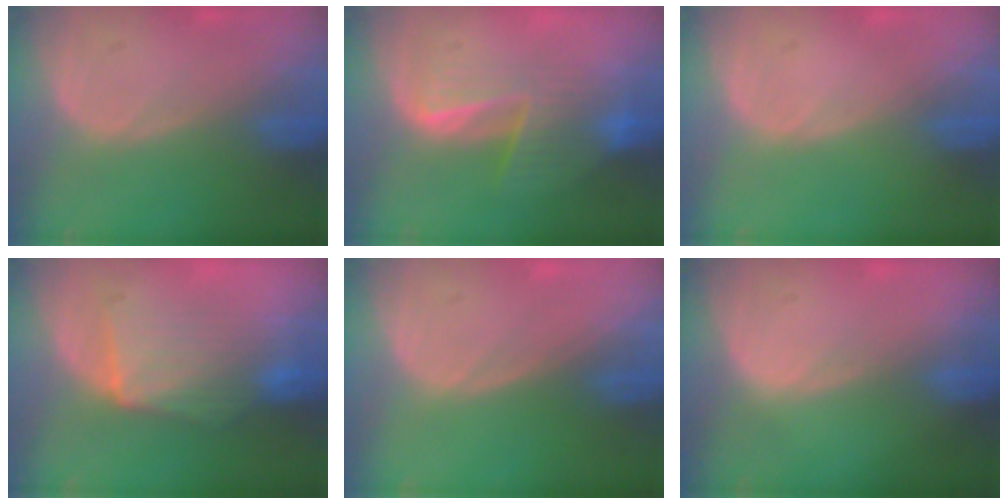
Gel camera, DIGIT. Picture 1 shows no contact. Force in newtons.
{"total": 6.8, "press": 6.4, "slide": 2.3}
{"total": 0.0}
{"total": 7.4, "press": 7.4, "slide": 0.7}
{"total": 0.0}
{"total": 0.5, "press": 0.3, "slide": 0.4}